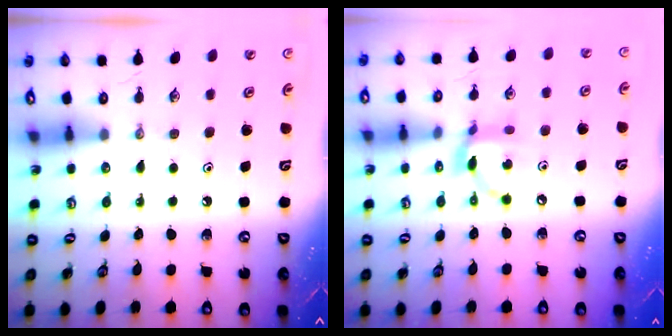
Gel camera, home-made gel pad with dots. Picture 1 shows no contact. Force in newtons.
{"total": 11.3, "press": 11.3, "slide": 0.8}